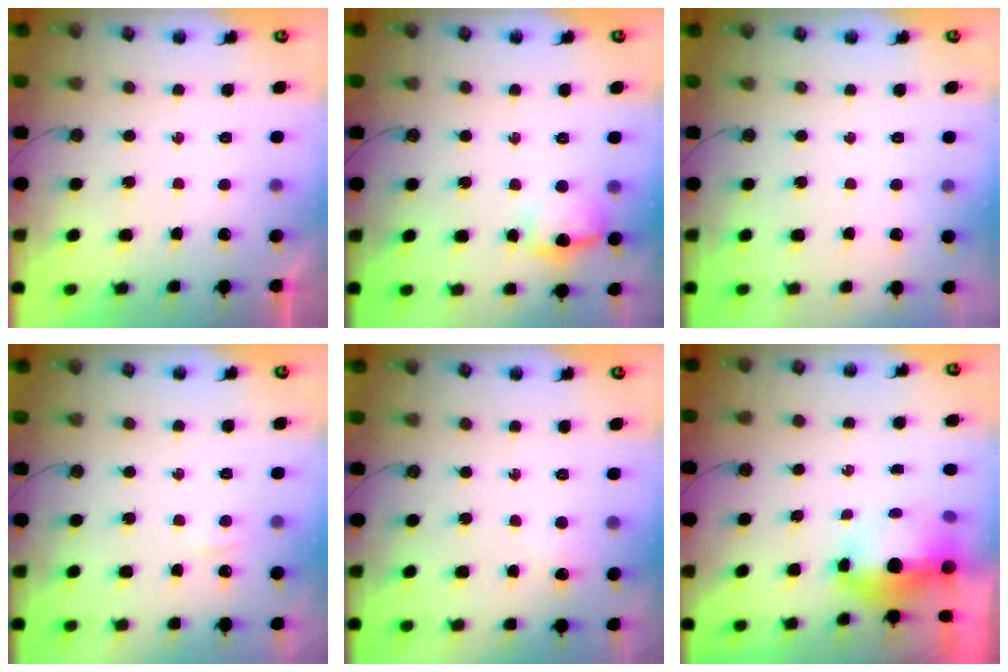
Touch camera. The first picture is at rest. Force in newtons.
{"total": 12.0, "press": 12.0, "slide": 0.8}
{"total": 0.0}
{"total": 2.8, "press": 2.8, "slide": 0.5}
{"total": 8.8, "press": 2.4, "slide": 8.5}
{"total": 13.3, "press": 8.1, "slide": 10.5}